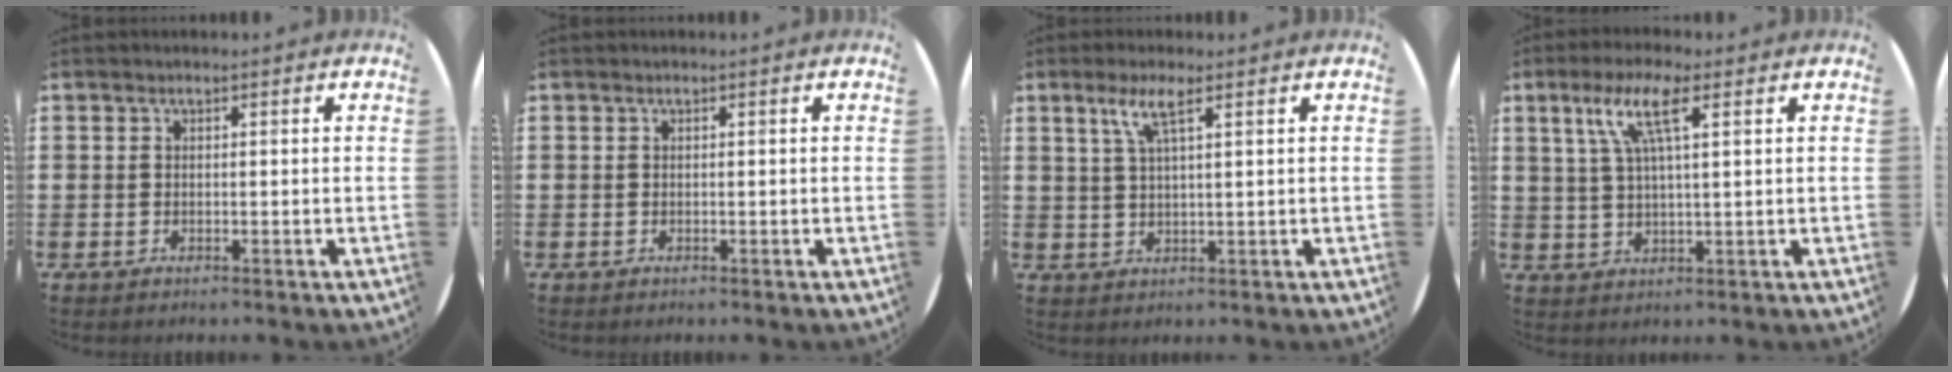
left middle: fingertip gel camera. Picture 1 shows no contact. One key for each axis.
{"total": 0.0}
{"total": 3.9, "fx": 2.3, "fy": 0.4, "fz": 3.1, "tx": -0.067, "ty": 0.005, "tz": 0.037}
{"total": 6.6, "fx": 3.2, "fy": 1.3, "fz": 5.6, "tx": -0.119, "ty": 0.011, "tz": 0.052}